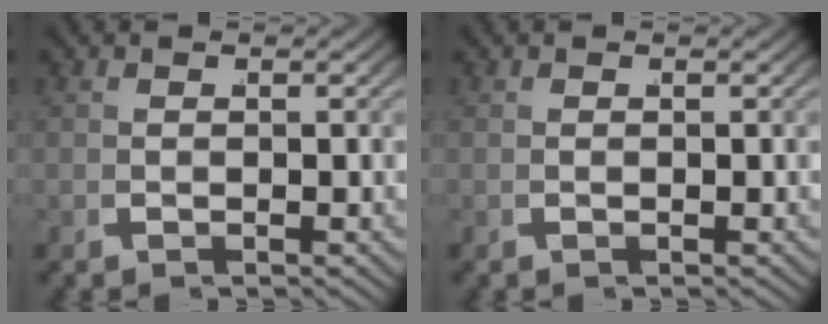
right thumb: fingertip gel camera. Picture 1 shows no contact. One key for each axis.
{"total": 0.0}